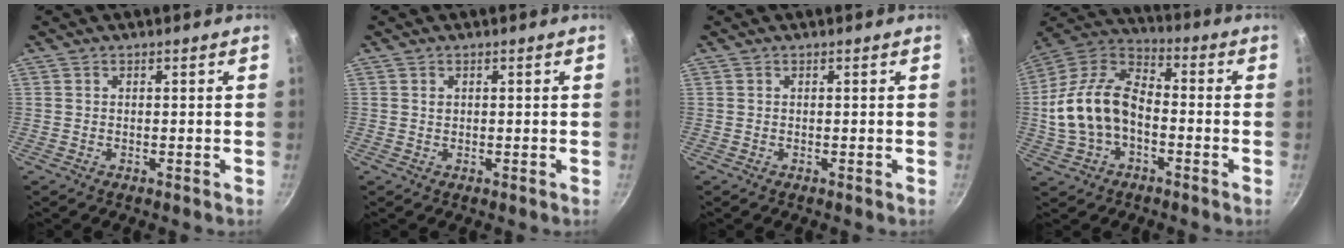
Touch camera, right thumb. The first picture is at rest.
{"total": 0.7, "force": [0.2, 0.6, 0.3], "torque": [-0.002, 0.000, 0.004]}
{"total": 0.0}
{"total": 16.3, "force": [-2.4, 10.3, 12.4], "torque": [-0.216, 0.044, -0.057]}